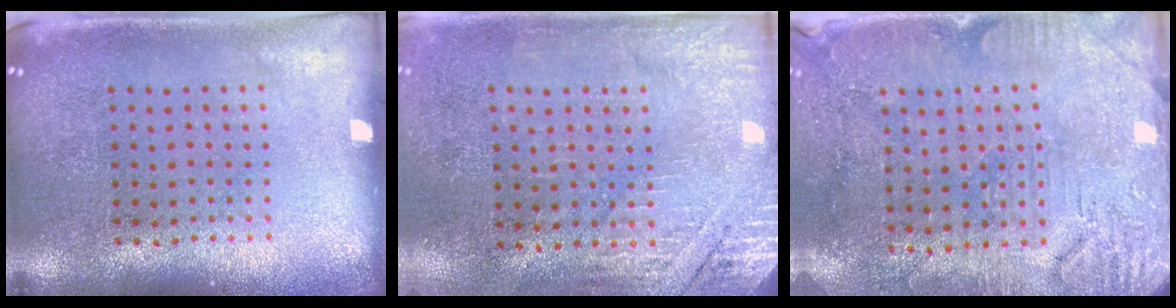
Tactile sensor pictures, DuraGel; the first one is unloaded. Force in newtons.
{"total": 2.7, "press": 2.4, "slide": 1.2}
{"total": 3.1, "press": 2.9, "slide": 1.1}